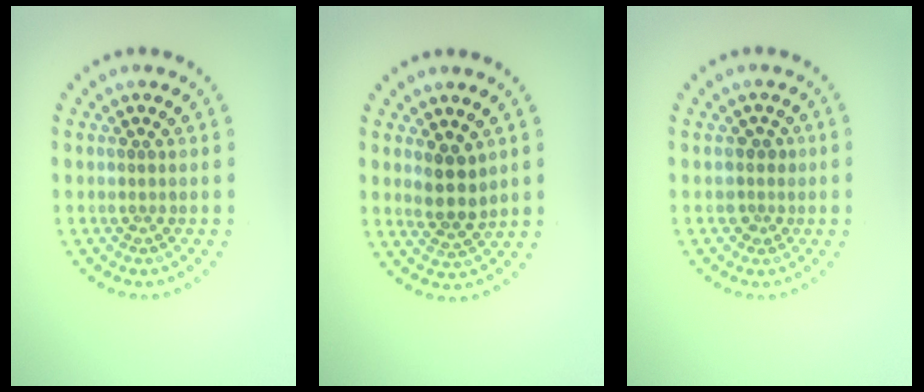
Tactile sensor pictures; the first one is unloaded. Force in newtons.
{"total": 2.8, "press": 2.5, "slide": 1.2}
{"total": 1.6, "press": 1.2, "slide": 1.0}